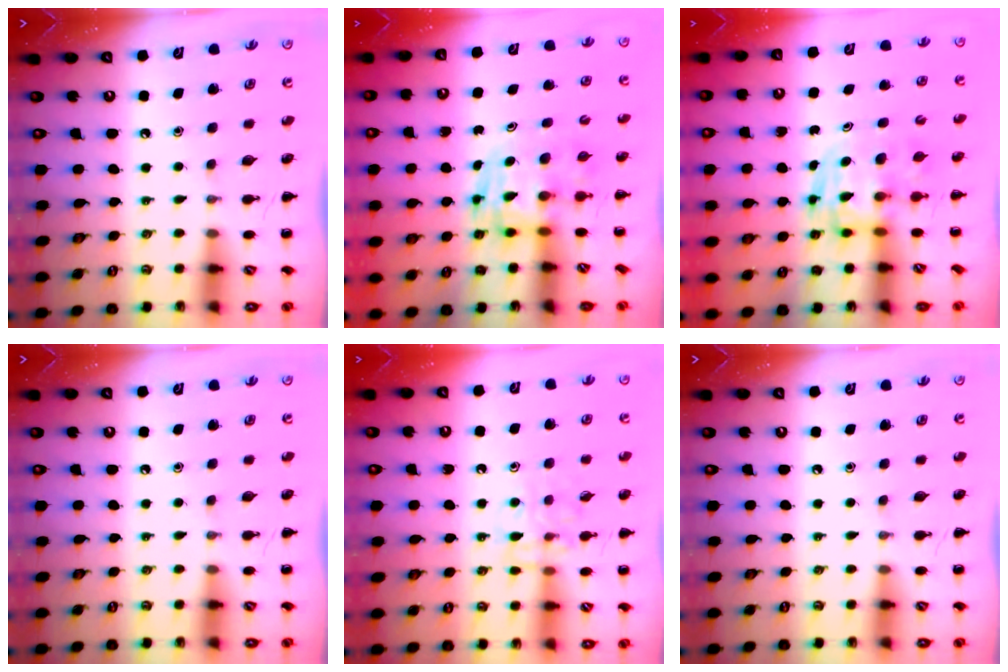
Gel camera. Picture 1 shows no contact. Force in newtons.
{"total": 3.6, "press": 3.5, "slide": 0.6}
{"total": 3.5, "press": 3.5, "slide": 0.6}
{"total": 0.0}
{"total": 8.8, "press": 8.8, "slide": 0.6}
{"total": 0.0}